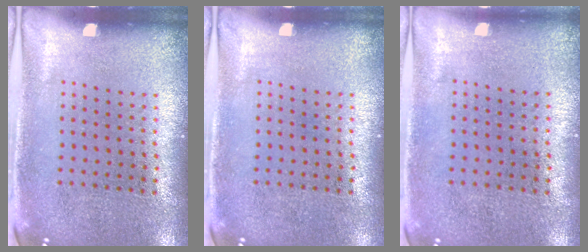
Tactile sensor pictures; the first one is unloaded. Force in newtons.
{"total": 0.0}
{"total": 0.0}